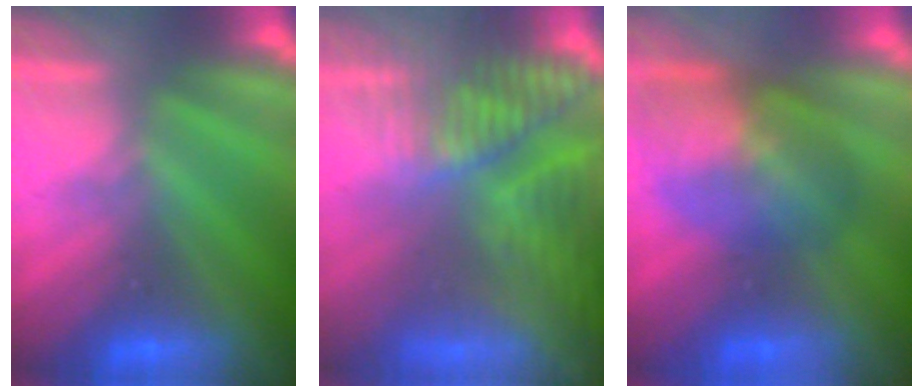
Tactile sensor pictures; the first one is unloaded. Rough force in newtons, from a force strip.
{"total": 7.3}
{"total": 5.7}